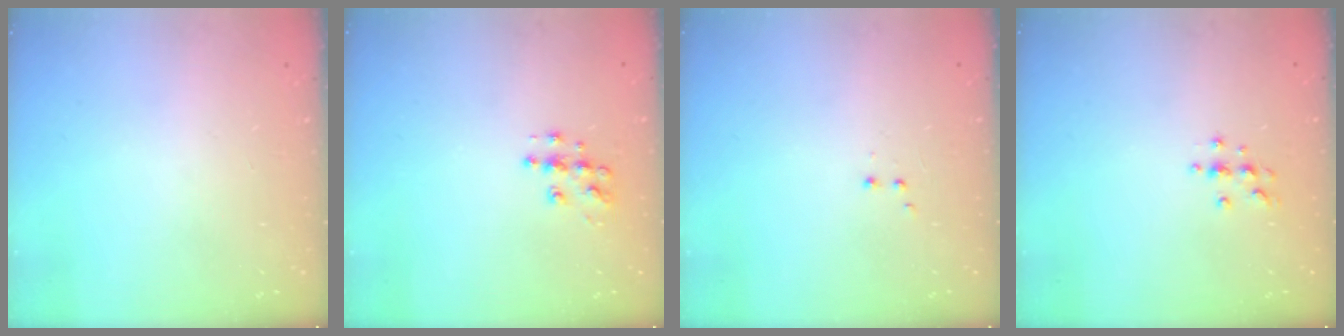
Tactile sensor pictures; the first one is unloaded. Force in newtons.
{"total": 8.5, "press": 8.5, "slide": 0.5}
{"total": 1.9, "press": 1.8, "slide": 0.5}
{"total": 4.0, "press": 3.9, "slide": 0.5}